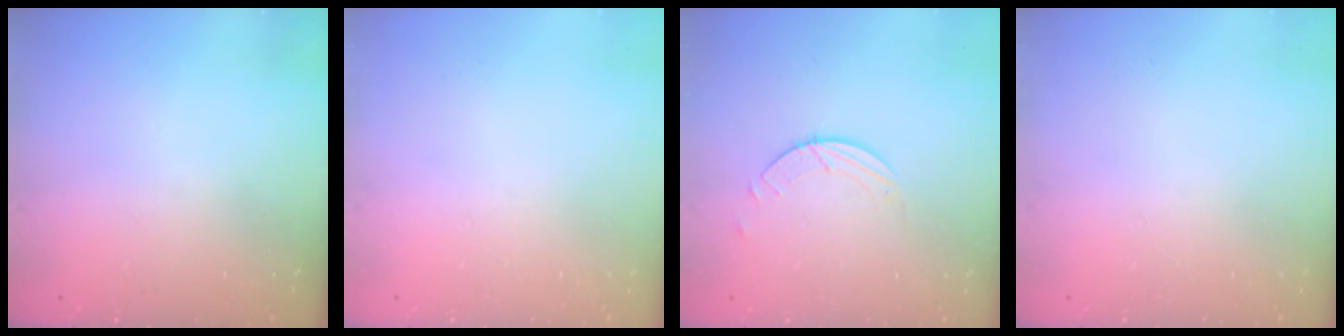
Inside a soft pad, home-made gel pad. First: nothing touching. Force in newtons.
{"total": 0.0}
{"total": 2.0, "press": 2.0, "slide": 0.2}
{"total": 0.0}